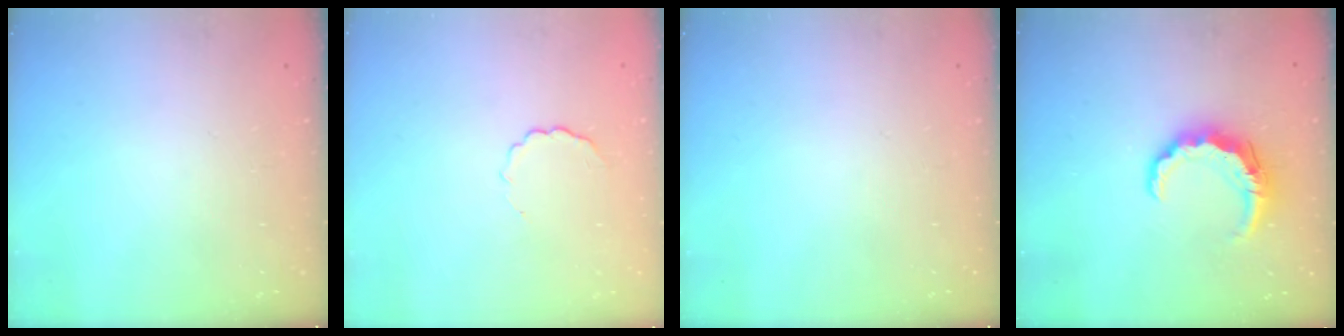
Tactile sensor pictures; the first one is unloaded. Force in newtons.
{"total": 3.3, "press": 3.2, "slide": 0.7}
{"total": 0.0}
{"total": 8.0, "press": 7.9, "slide": 1.2}